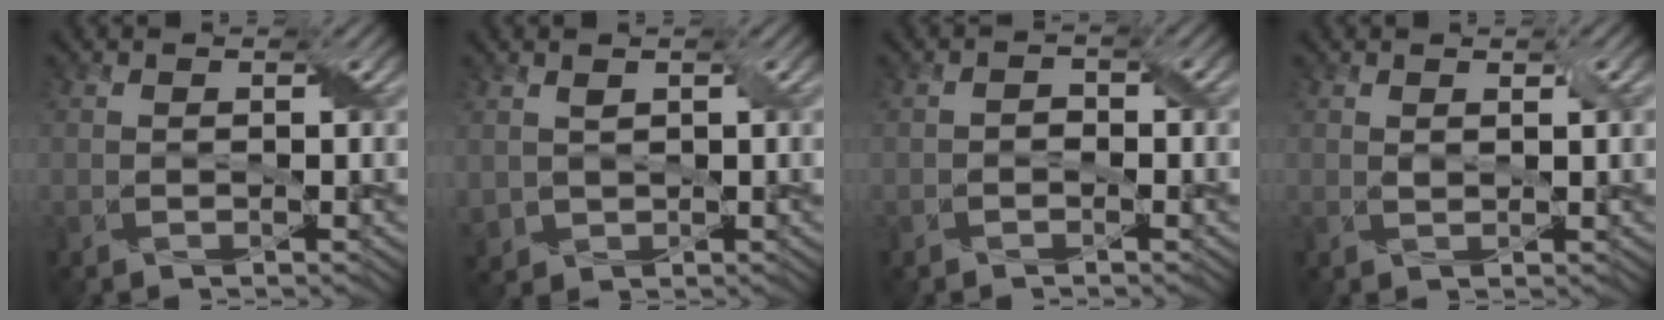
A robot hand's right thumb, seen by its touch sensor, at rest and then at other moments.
{"total": 2.1, "force": [0.7, 1.8, 0.9], "torque": [-0.031, -0.004, 0.020]}
{"total": 1.2, "force": [-0.8, 0.8, 0.3], "torque": [-0.006, -0.001, -0.016]}
{"total": 1.2, "force": [0.7, 0.5, 0.9], "torque": [-0.020, -0.001, 0.016]}